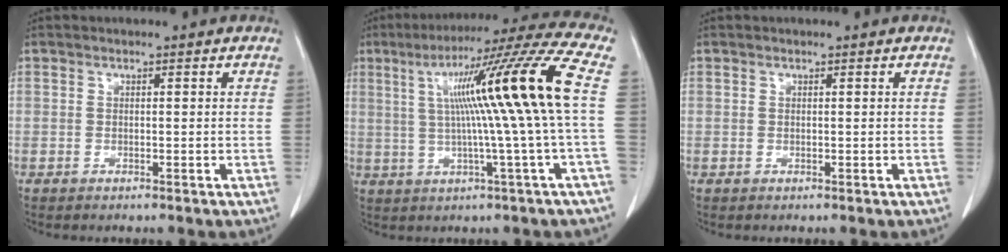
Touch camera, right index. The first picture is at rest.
{"total": 18.1, "force": [2.6, -2.1, 17.7], "torque": [-0.271, 0.024, 0.033]}
{"total": 0.0}